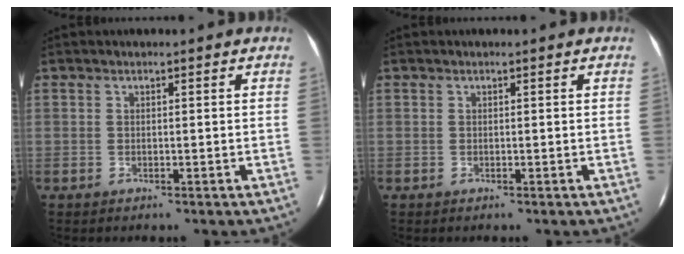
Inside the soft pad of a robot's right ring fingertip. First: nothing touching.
{"total": 0.0}